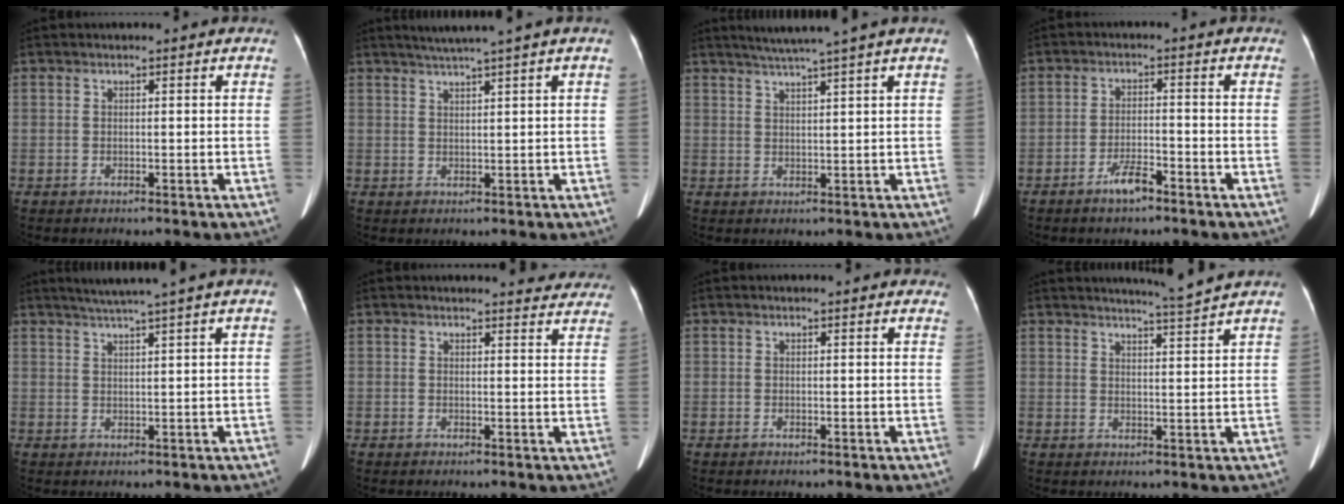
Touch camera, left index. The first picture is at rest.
{"total": 3.7, "force": [2.9, -1.1, 2.1], "torque": [-0.036, 0.007, 0.055]}
{"total": 5.6, "force": [4.5, -1.5, 3.0], "torque": [-0.048, 0.011, 0.075]}
{"total": 3.8, "force": [-2.9, 0.7, 2.3], "torque": [-0.047, -0.005, -0.052]}
{"total": 4.7, "force": [3.7, -1.3, 2.6], "torque": [-0.042, 0.011, 0.068]}
{"total": 7.5, "force": [7.2, 1.8, 1.1], "torque": [0.013, -0.010, 0.051]}
{"total": 2.4, "force": [2.2, 0.7, 0.8], "torque": [-0.011, 0.005, 0.011]}
{"total": 4.3, "force": [3.8, -1.9, 0.5], "torque": [-0.016, -0.020, 0.060]}